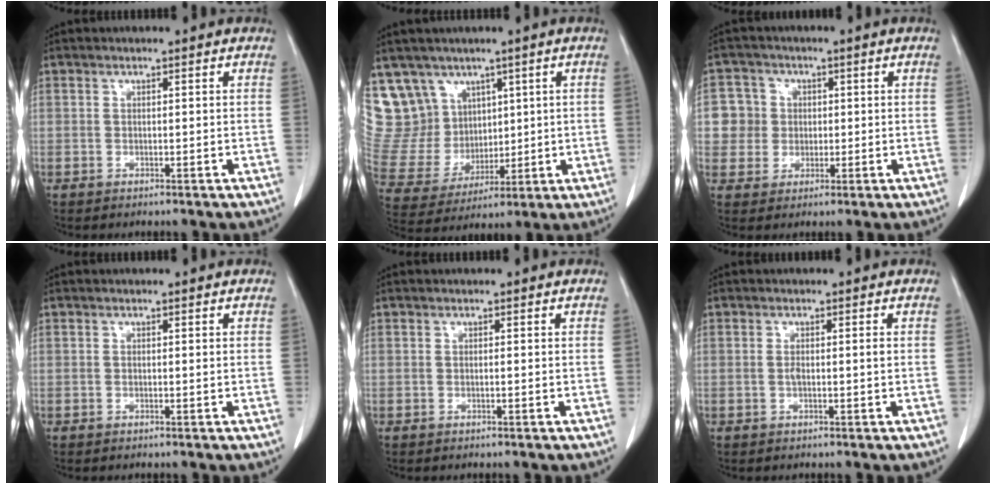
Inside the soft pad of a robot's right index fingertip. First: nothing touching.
{"total": 12.8, "force": [7.8, 10.0, 2.3], "torque": [-0.072, 0.053, 0.181]}
{"total": 5.8, "force": [0.7, 5.7, 0.5], "torque": [-0.004, 0.018, 0.017]}
{"total": 0.0}
{"total": 0.0}
{"total": 1.5, "force": [-0.1, 0.2, 1.5], "torque": [-0.031, 0.000, 0.001]}